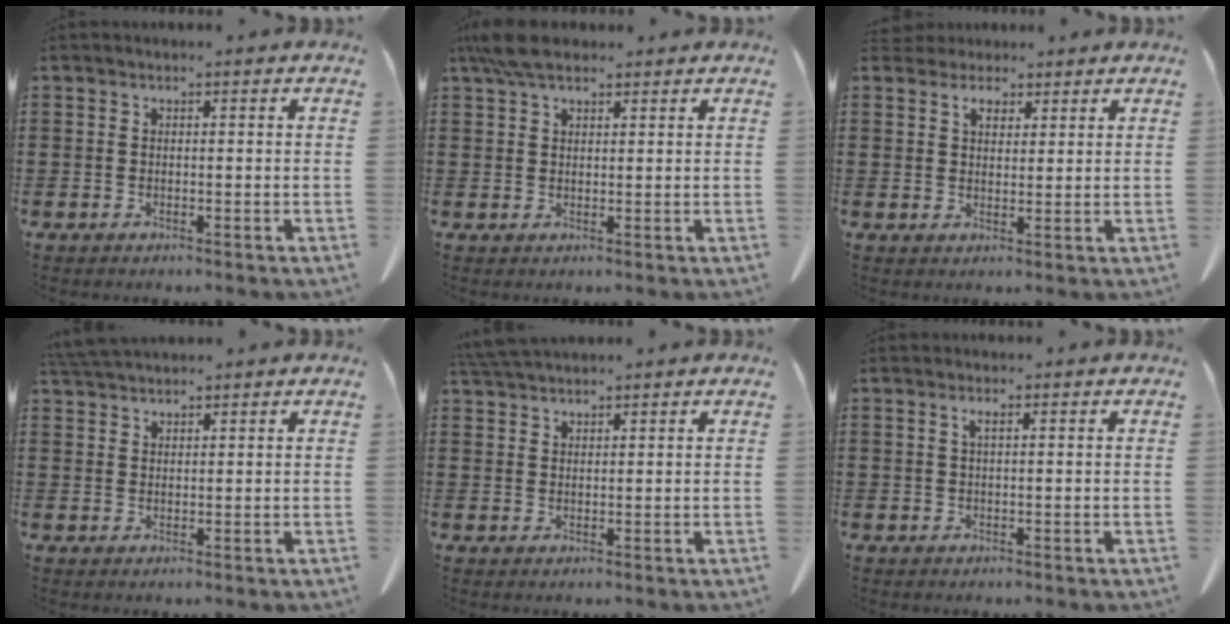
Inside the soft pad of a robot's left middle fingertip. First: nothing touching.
{"total": 5.1, "force": [3.8, 1.8, 2.9], "torque": [-0.067, 0.001, 0.073]}
{"total": 2.9, "force": [2.2, 1.7, 1.0], "torque": [-0.020, 0.005, 0.039]}
{"total": 3.4, "force": [3.2, 0.4, 1.0], "torque": [-0.029, -0.005, 0.064]}
{"total": 3.4, "force": [3.2, 0.3, 1.1], "torque": [-0.030, -0.005, 0.063]}
{"total": 1.2, "force": [0.5, 0.2, 1.0], "torque": [-0.022, 0.002, 0.010]}